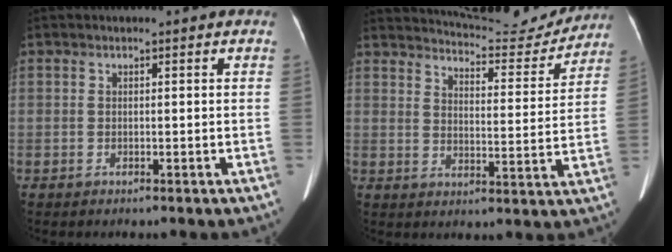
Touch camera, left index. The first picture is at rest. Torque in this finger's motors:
{"motor_torque": [0.49, -0.90, 0.10, 0.02]}